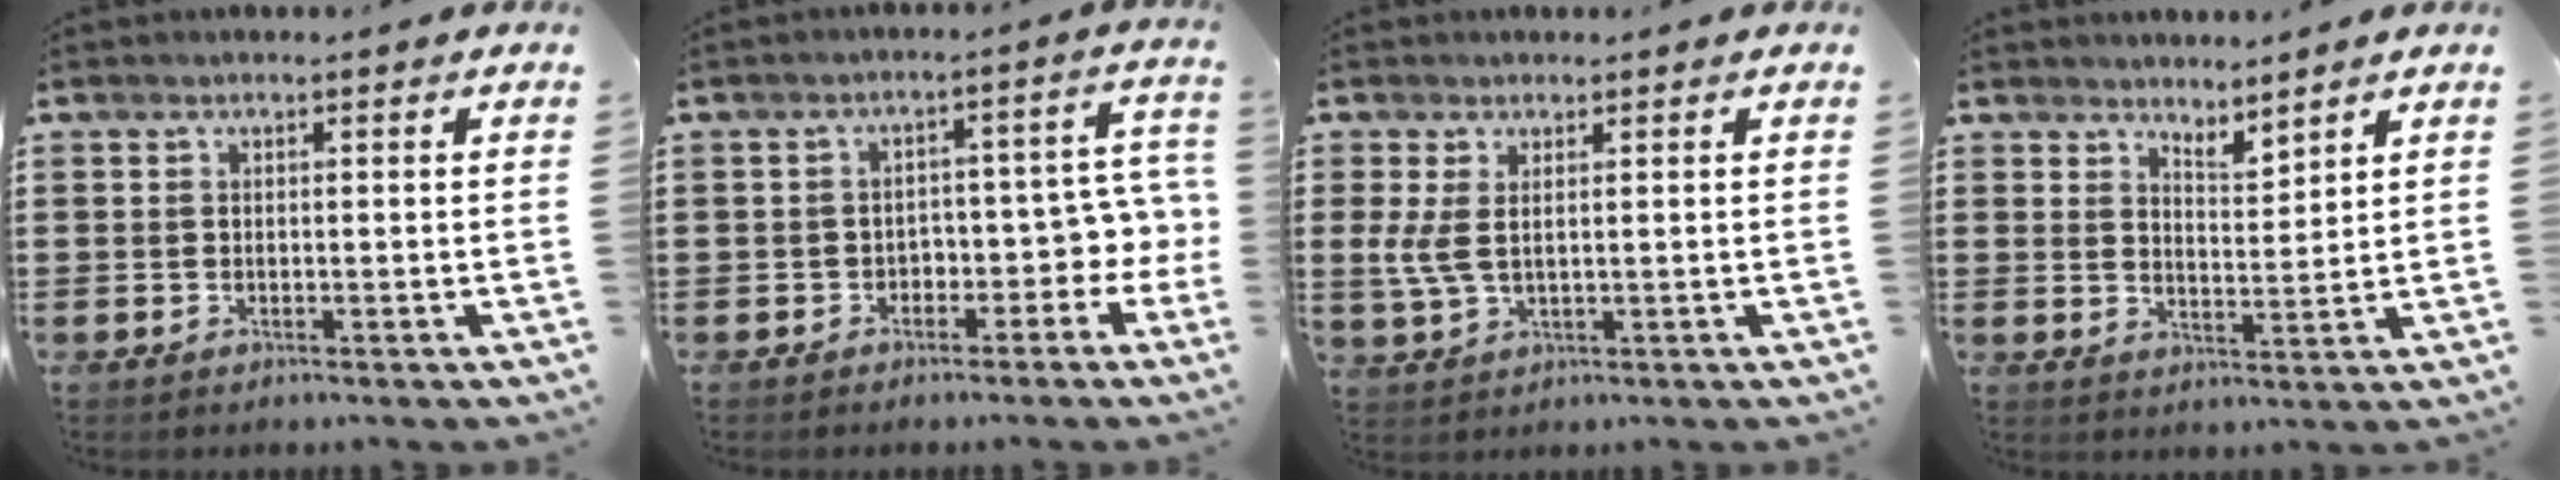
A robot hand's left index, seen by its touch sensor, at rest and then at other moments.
{"total": 4.1, "force": [-1.6, 2.8, 2.6], "torque": [-0.057, 0.000, -0.038]}
{"total": 3.4, "force": [0.8, 1.4, 3.0], "torque": [-0.087, -0.006, 0.008]}
{"total": 3.0, "force": [3.0, 0.1, 0.0], "torque": [-0.002, -0.014, 0.055]}